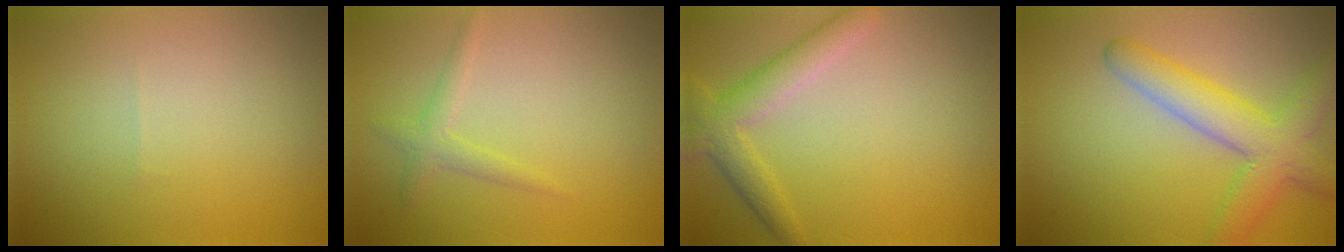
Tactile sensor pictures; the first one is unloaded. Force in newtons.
{"total": 1.5, "press": 1.5, "slide": 0.0}
{"total": 3.4, "press": 3.4, "slide": 0.1}
{"total": 5.5, "press": 5.5, "slide": 0.2}